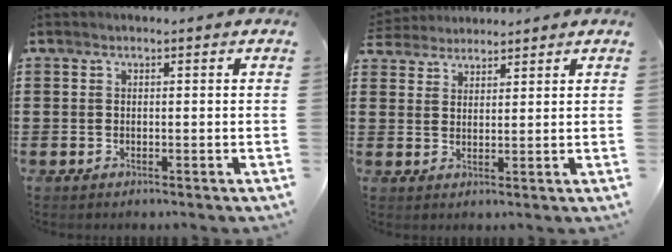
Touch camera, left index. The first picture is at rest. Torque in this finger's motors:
{"motor_torque": [-0.61, 0.67, -0.08, -0.04]}